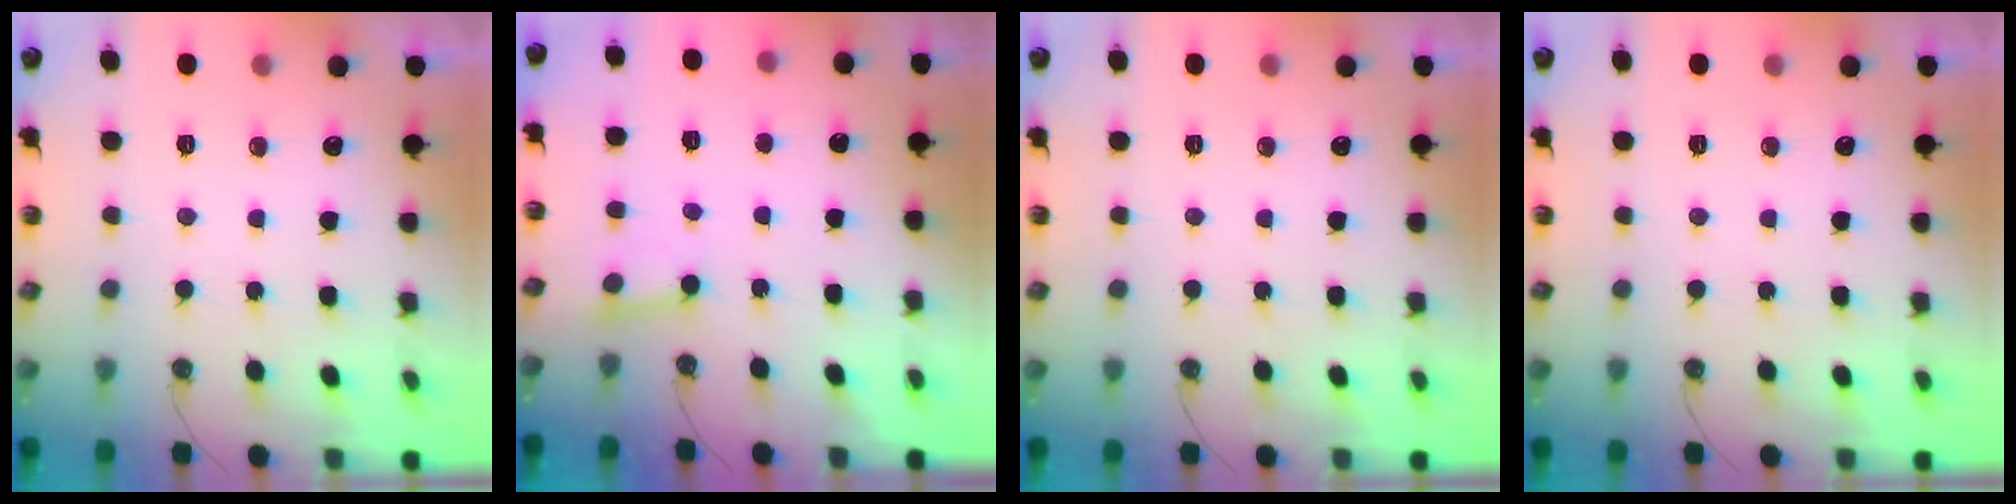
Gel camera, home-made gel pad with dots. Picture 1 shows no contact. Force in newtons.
{"total": 2.6, "press": 2.6, "slide": 0.2}
{"total": 0.0}
{"total": 0.0}